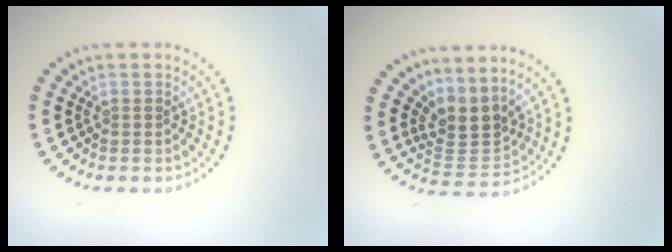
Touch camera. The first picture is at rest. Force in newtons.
{"total": 3.3, "press": 2.5, "slide": 2.2}